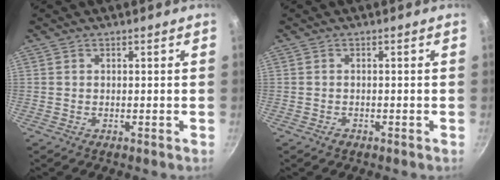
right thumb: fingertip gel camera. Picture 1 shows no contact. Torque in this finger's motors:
{"motor_torque": [-0.12, 0.16, -0.28, 0.01, 0.05]}